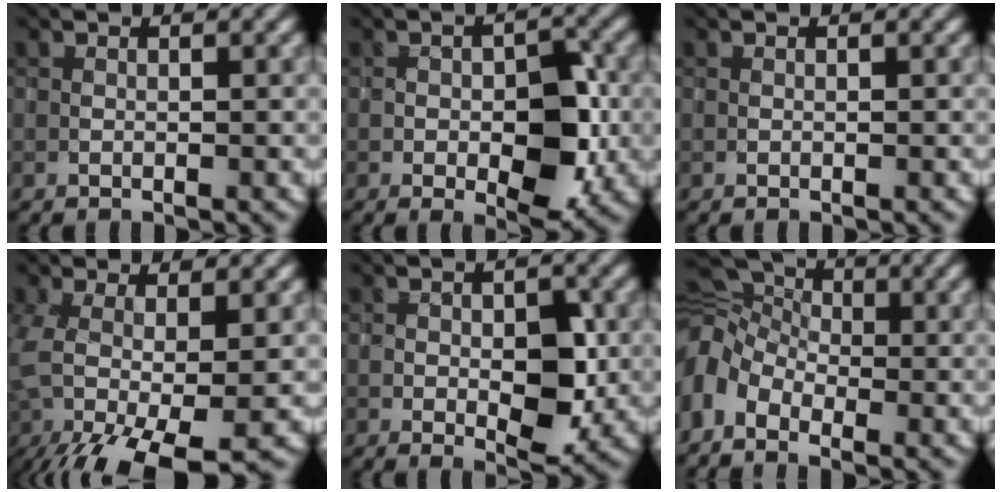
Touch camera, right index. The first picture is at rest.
{"total": 6.3, "force": [-1.0, 3.3, 5.3], "torque": [-0.083, -0.006, -0.012]}
{"total": 0.0}
{"total": 11.3, "force": [-4.1, 4.2, 9.6], "torque": [-0.201, -0.038, -0.053]}
{"total": 4.8, "force": [-0.5, 2.5, 4.1], "torque": [-0.069, -0.008, -0.003]}
{"total": 8.2, "force": [-0.5, 5.9, 5.6], "torque": [-0.106, 0.019, -0.014]}